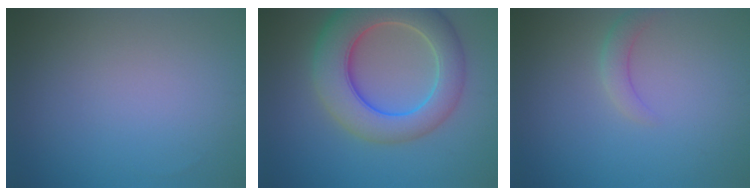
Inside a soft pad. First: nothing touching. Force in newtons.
{"total": 9.6, "press": 9.5, "slide": 0.5}
{"total": 1.8, "press": 1.8, "slide": 0.1}